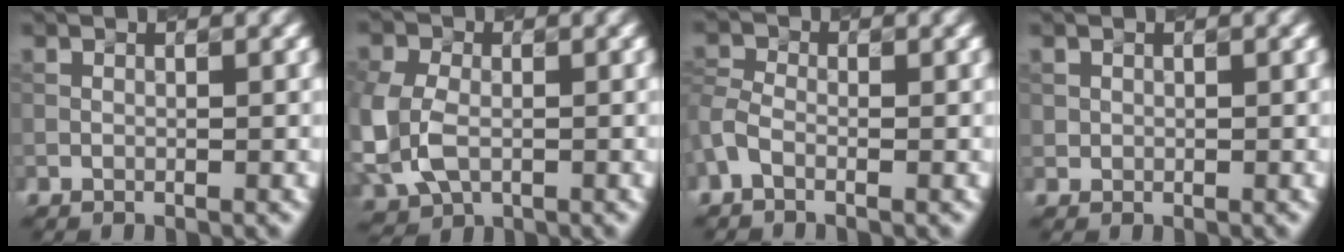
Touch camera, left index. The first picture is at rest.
{"total": 5.8, "force": [-0.9, 4.5, 3.7], "torque": [-0.106, -0.009, -0.016]}
{"total": 2.1, "force": [-1.0, 1.4, 1.2], "torque": [-0.037, 0.005, -0.032]}
{"total": 0.7, "force": [0.3, 0.6, -0.1], "torque": [0.004, 0.002, 0.004]}